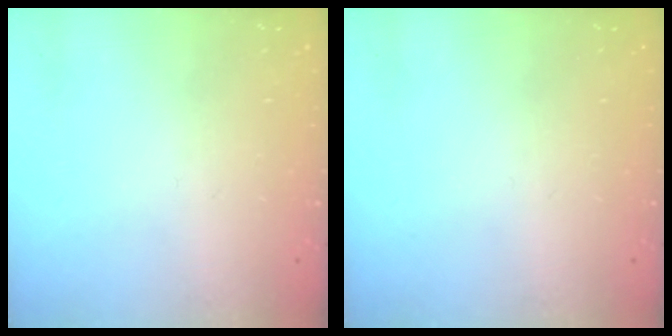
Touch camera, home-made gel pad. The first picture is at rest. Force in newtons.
{"total": 0.0}